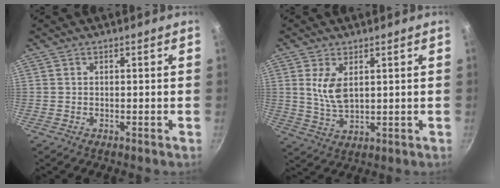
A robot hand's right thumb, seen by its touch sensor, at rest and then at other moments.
{"total": 6.4, "force": [2.0, 3.3, 5.1], "torque": [-0.092, -0.021, 0.045]}